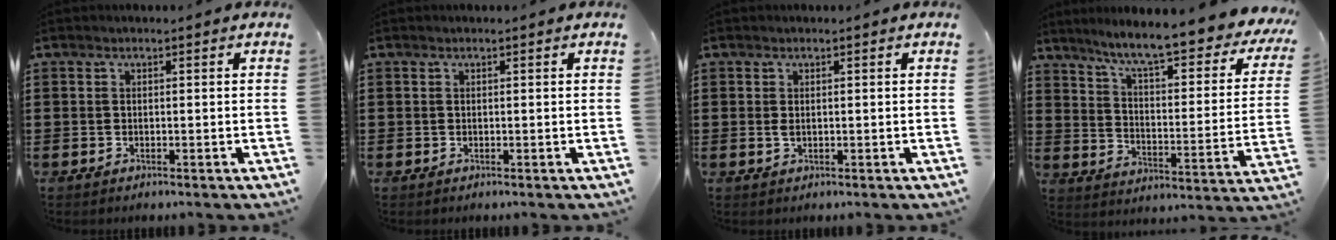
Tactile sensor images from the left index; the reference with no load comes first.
{"total": 0.0}
{"total": 0.9, "force": [0.1, 0.4, 0.8], "torque": [-0.018, 0.003, 0.001]}
{"total": 8.3, "force": [6.9, -0.2, 4.6], "torque": [-0.106, -0.055, 0.108]}